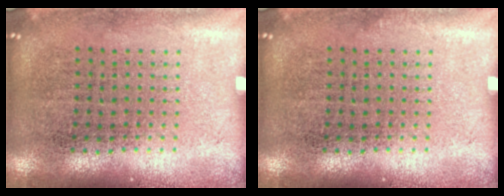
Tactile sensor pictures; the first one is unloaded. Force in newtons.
{"total": 0.0}